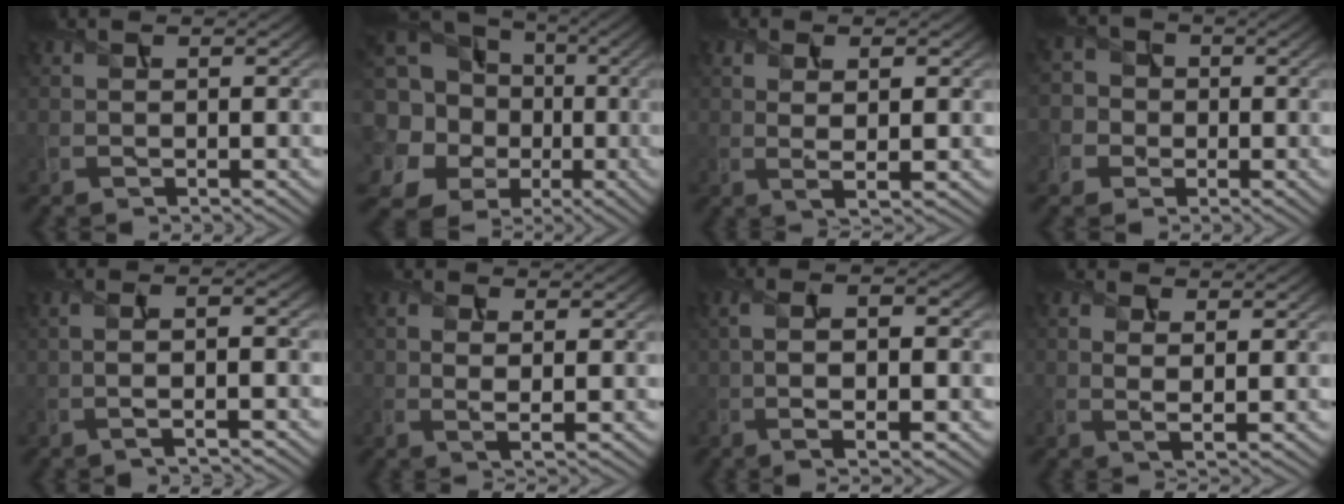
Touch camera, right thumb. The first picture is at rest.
{"total": 23.6, "force": [-0.4, 21.1, 10.5], "torque": [-0.293, 0.014, -0.033]}
{"total": 3.0, "force": [0.5, 0.8, 2.8], "torque": [-0.059, -0.004, 0.013]}
{"total": 4.4, "force": [-0.8, 4.2, 0.9], "torque": [-0.027, 0.001, -0.034]}
{"total": 3.6, "force": [-1.1, 1.0, 3.3], "torque": [-0.058, 0.001, -0.027]}
{"total": 2.5, "force": [0.4, 1.2, 2.1], "torque": [-0.051, -0.007, 0.012]}
{"total": 6.9, "force": [-0.8, 2.3, 6.5], "torque": [-0.128, -0.007, -0.007]}
{"total": 2.4, "force": [0.9, 1.0, 2.0], "torque": [-0.042, -0.008, 0.016]}